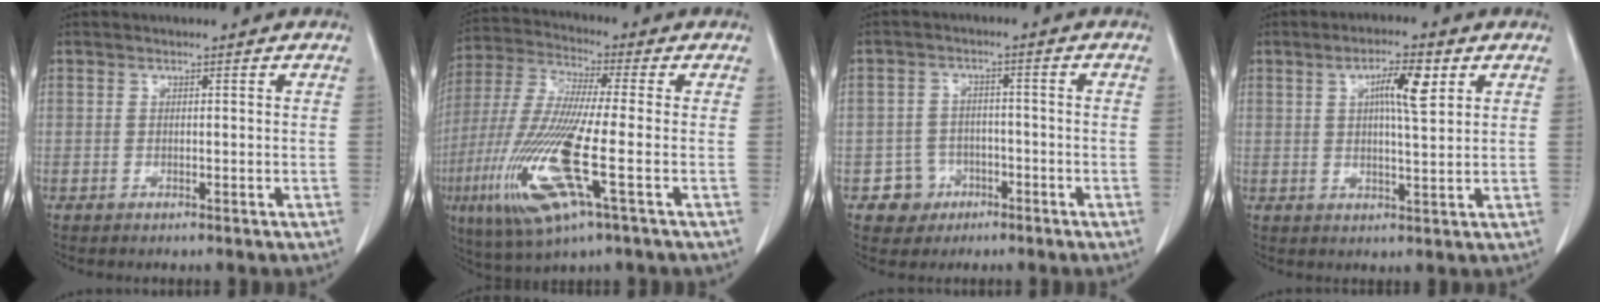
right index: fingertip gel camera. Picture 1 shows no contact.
{"total": 16.2, "force": [-4.9, 1.4, 15.4], "torque": [-0.338, -0.026, -0.095]}
{"total": 4.7, "force": [-2.4, 4.1, 0.1], "torque": [0.007, 0.017, -0.035]}
{"total": 6.1, "force": [2.2, 0.9, 5.6], "torque": [-0.096, 0.006, 0.036]}